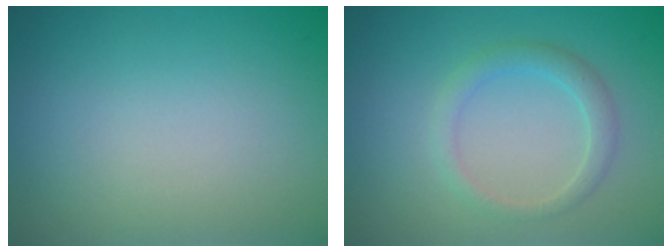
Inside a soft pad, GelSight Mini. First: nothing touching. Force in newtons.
{"total": 2.0, "press": 2.0, "slide": 0.3}